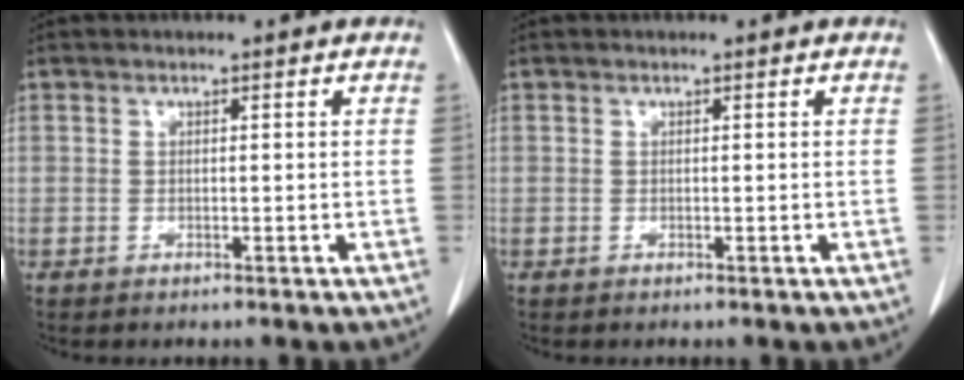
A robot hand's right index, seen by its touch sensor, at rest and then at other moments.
{"total": 0.0}